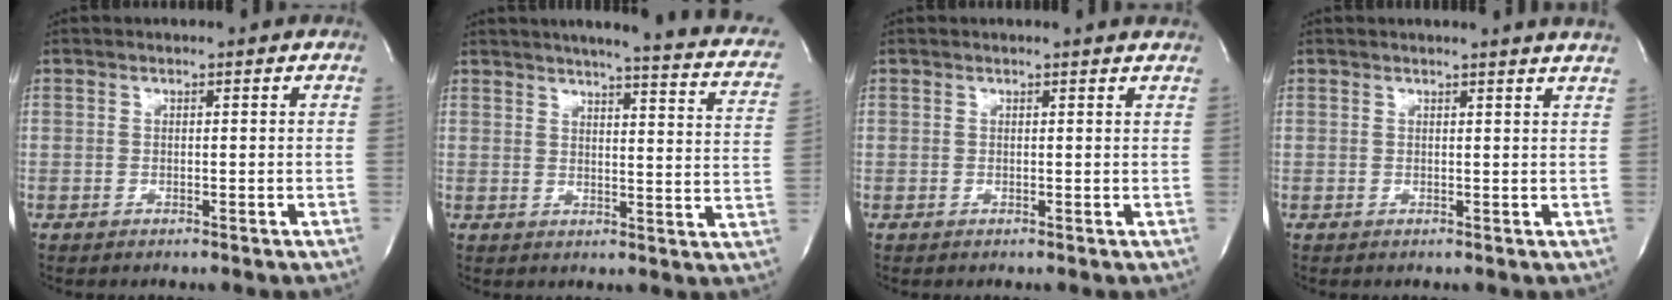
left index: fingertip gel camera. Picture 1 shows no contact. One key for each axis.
{"total": 17.8, "fx": 14.3, "fy": 2.1, "fz": 10.5, "tx": -0.136, "ty": -0.021, "tz": 0.148}
{"total": 1.7, "fx": 1.7, "fy": -0.2, "fz": 0.3, "tx": -0.012, "ty": -0.012, "tz": 0.006}
{"total": 4.4, "fx": 4.1, "fy": -0.8, "fz": 1.4, "tx": -0.018, "ty": -0.010, "tz": 0.024}